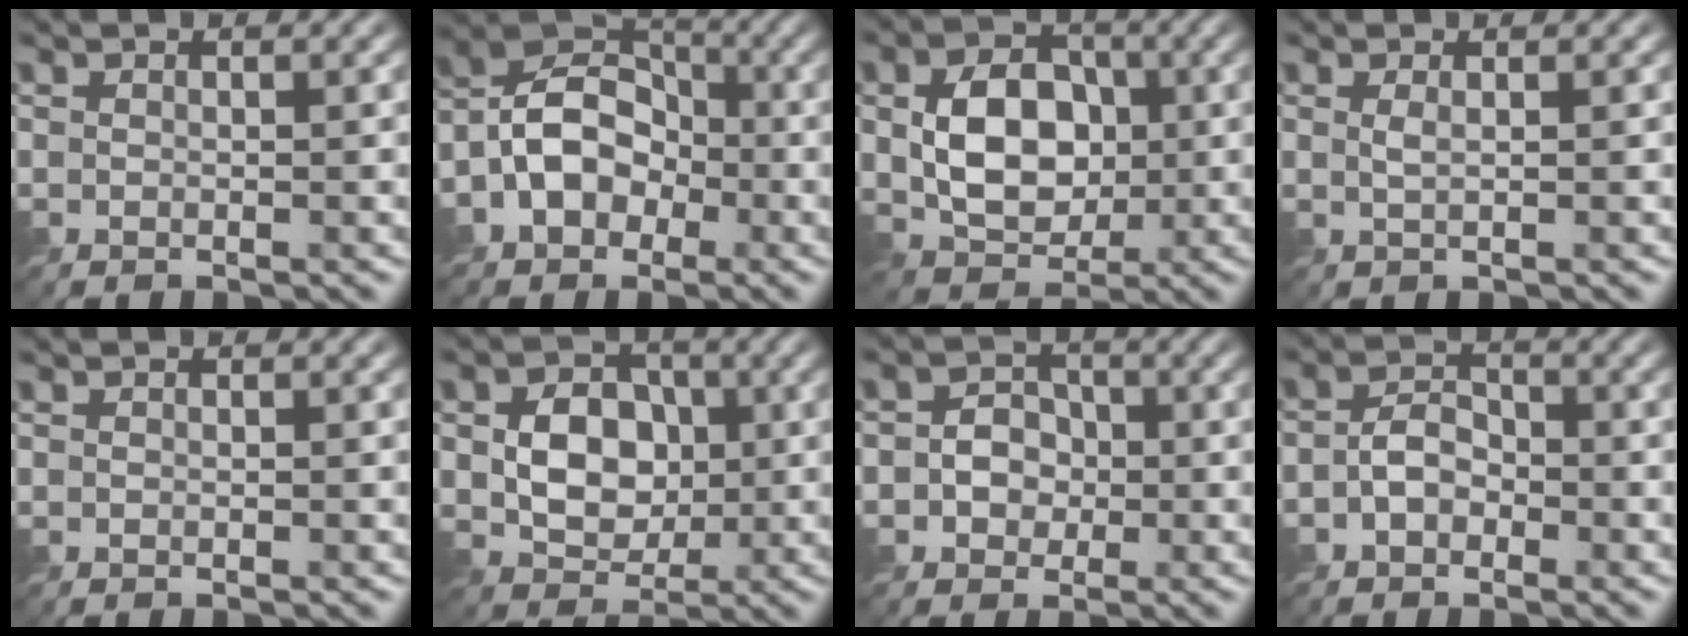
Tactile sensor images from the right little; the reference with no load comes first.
{"total": 6.7, "force": [-2.0, 5.2, 3.7], "torque": [-0.047, 0.014, -0.052]}
{"total": 6.4, "force": [0.2, 4.6, 4.4], "torque": [-0.083, -0.002, 0.007]}
{"total": 1.0, "force": [0.3, 0.3, 0.9], "torque": [-0.017, 0.003, 0.004]}
{"total": 0.0}
{"total": 5.1, "force": [0.1, 4.0, 3.2], "torque": [-0.059, -0.002, -0.001]}
{"total": 3.0, "force": [-0.4, 2.7, 1.2], "torque": [-0.002, 0.004, -0.020]}
{"total": 2.5, "force": [-0.9, 1.7, 1.5], "torque": [-0.030, 0.006, -0.023]}